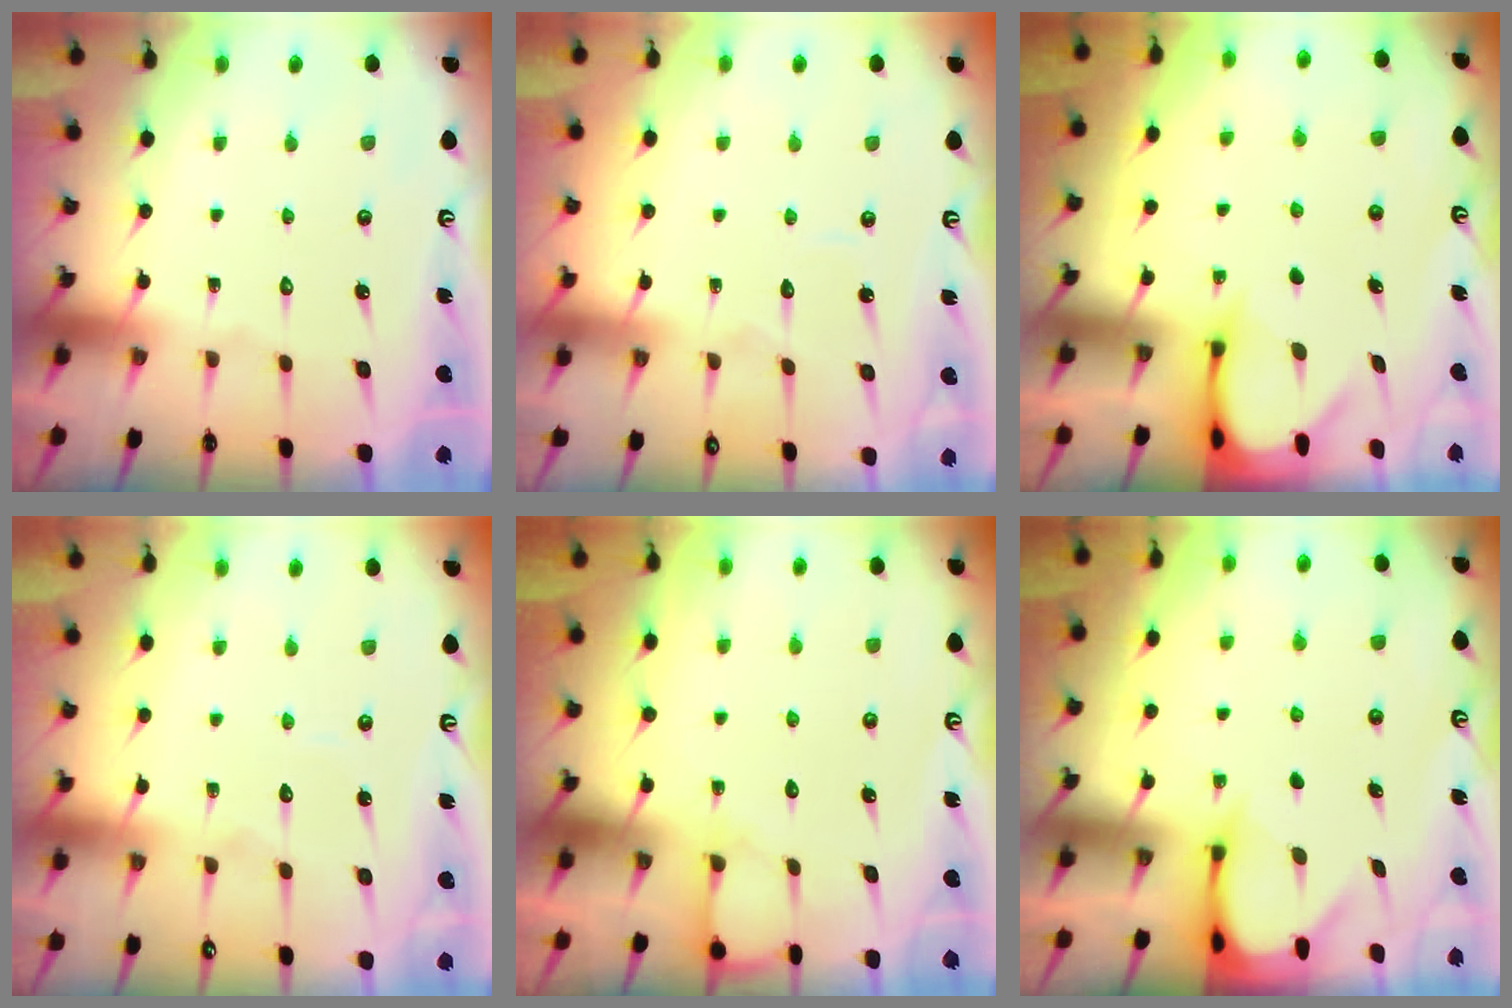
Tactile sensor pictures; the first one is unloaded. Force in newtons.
{"total": 2.7, "press": 2.7, "slide": 0.3}
{"total": 3.3, "press": 3.2, "slide": 0.3}
{"total": 6.7, "press": 6.7, "slide": 0.5}
{"total": 5.0, "press": 5.0, "slide": 0.3}
{"total": 3.3, "press": 3.3, "slide": 0.3}